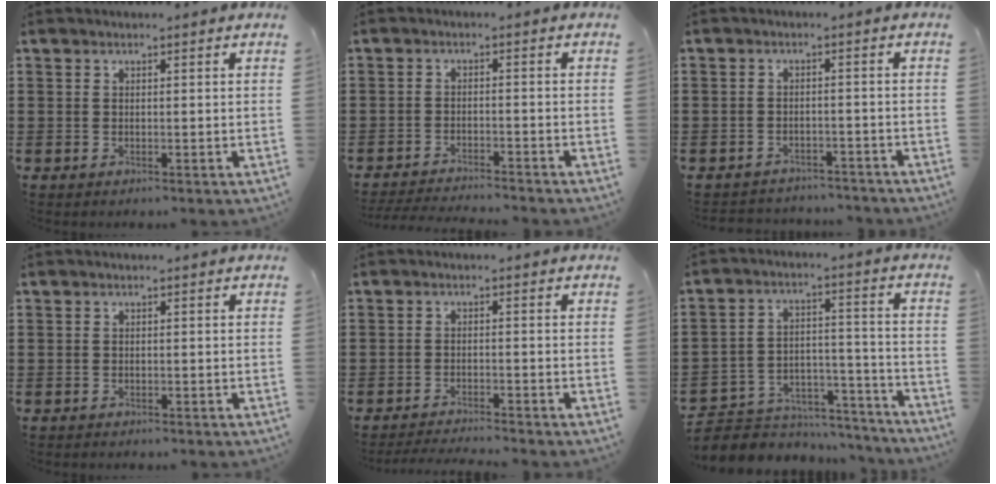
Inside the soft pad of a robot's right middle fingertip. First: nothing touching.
{"total": 3.0, "force": [-3.0, 0.0, 0.3], "torque": [-0.008, 0.000, -0.064]}
{"total": 2.7, "force": [-2.6, 0.6, -0.4], "torque": [0.000, 0.002, -0.059]}
{"total": 0.6, "force": [-0.6, 0.1, 0.0], "torque": [-0.002, -0.001, -0.013]}
{"total": 2.5, "force": [-2.5, -0.1, 0.4], "torque": [-0.008, 0.000, -0.050]}
{"total": 5.1, "force": [-4.5, 2.3, 0.3], "torque": [-0.010, 0.014, -0.092]}